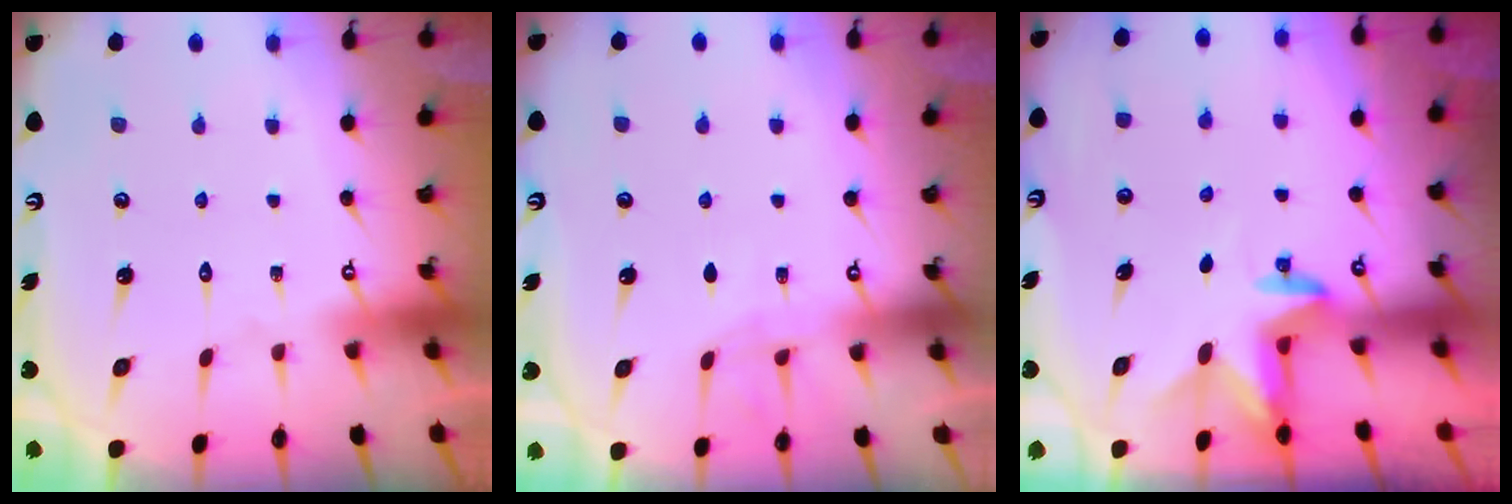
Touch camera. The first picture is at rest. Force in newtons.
{"total": 5.4, "press": 5.4, "slide": 0.6}
{"total": 2.9, "press": 2.8, "slide": 0.7}